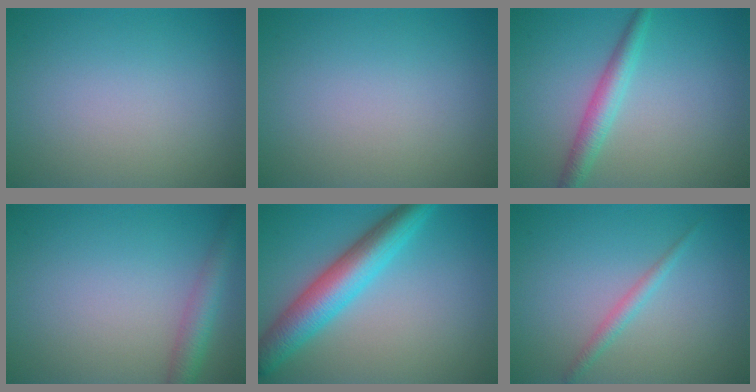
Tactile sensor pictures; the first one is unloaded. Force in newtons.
{"total": 0.0}
{"total": 2.8, "press": 2.8, "slide": 0.1}
{"total": 3.0, "press": 3.0, "slide": 0.1}
{"total": 6.4, "press": 6.4, "slide": 0.1}
{"total": 1.3, "press": 1.3, "slide": 0.0}